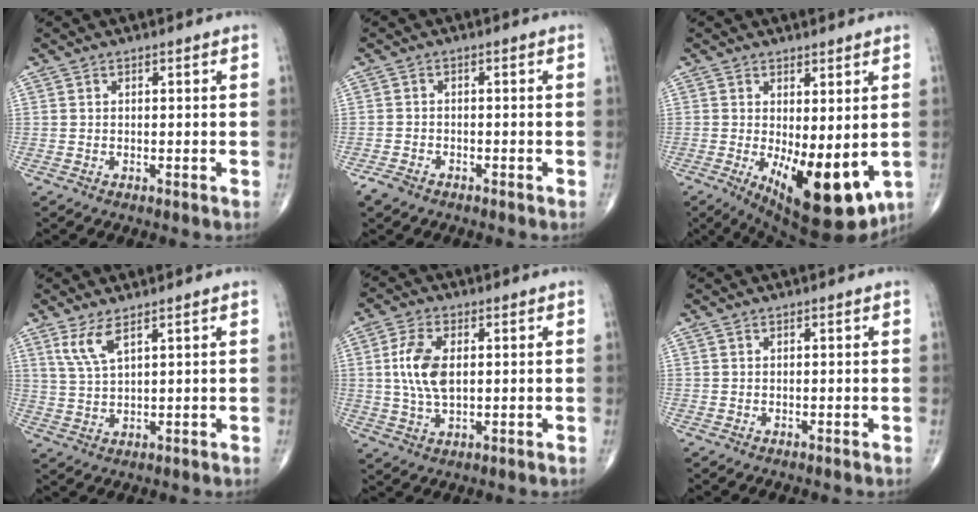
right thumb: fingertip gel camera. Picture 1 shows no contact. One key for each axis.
{"total": 2.6, "fx": -1.9, "fy": 1.4, "fz": 1.0, "tx": -0.026, "ty": 0.003, "tz": -0.033}
{"total": 14.1, "fx": -2.7, "fy": 5.8, "fz": 12.6, "tx": -0.176, "ty": -0.032, "tz": -0.020}
{"total": 5.0, "fx": 3.0, "fy": 1.3, "fz": 3.8, "tx": -0.083, "ty": -0.015, "tz": 0.071}
{"total": 8.6, "fx": 1.2, "fy": 4.6, "fz": 7.2, "tx": -0.149, "ty": -0.003, "tz": 0.025}
{"total": 0.0}